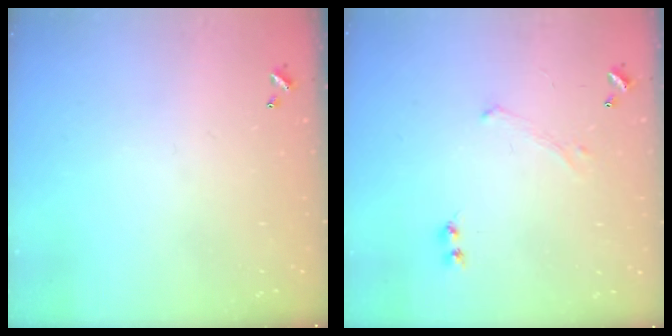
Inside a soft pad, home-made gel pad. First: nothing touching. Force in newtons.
{"total": 0.0}